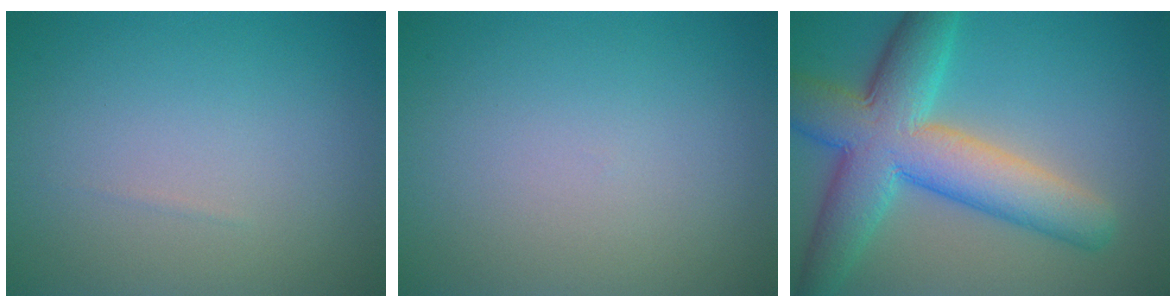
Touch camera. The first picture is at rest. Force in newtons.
{"total": 0.0}
{"total": 10.0, "press": 10.0, "slide": 0.7}